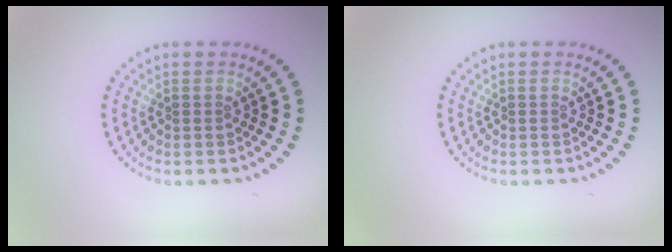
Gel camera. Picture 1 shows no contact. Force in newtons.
{"total": 0.0}